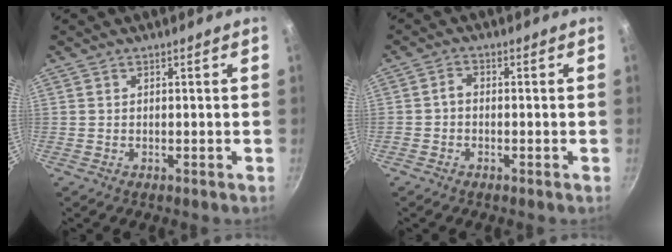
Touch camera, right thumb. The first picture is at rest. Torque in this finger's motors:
{"motor_torque": [0.21, 0.34, 0.51, 0.18, -0.02]}